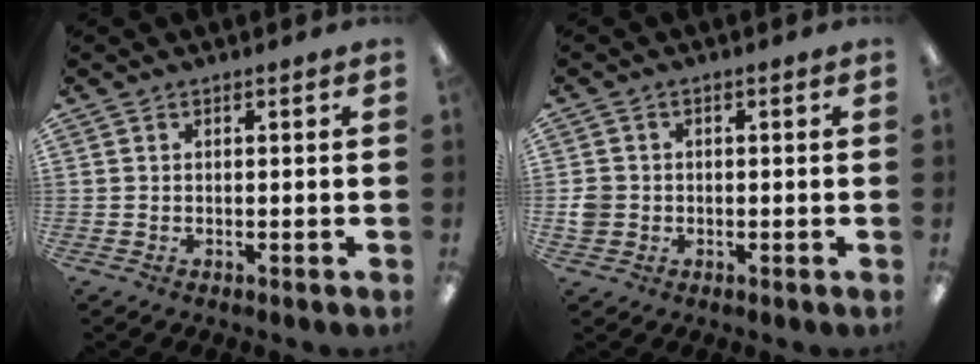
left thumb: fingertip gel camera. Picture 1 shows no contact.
{"total": 3.1, "force": [-0.5, 3.0, 0.9], "torque": [-0.008, 0.002, -0.010]}